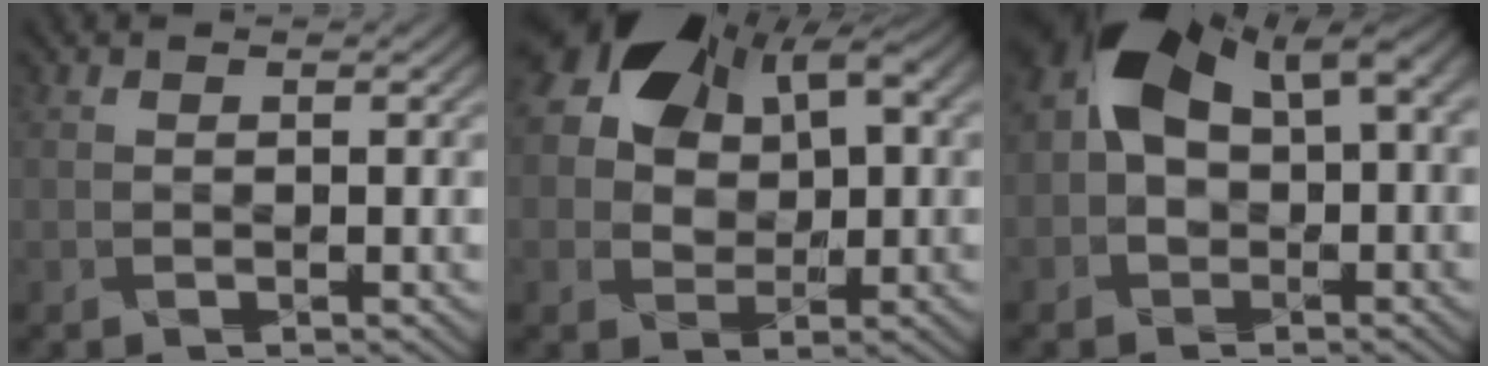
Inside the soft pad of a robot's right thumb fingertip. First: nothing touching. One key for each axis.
{"total": 13.2, "fx": 4.9, "fy": 8.8, "fz": 8.5, "tx": -0.172, "ty": 0.017, "tz": 0.090}
{"total": 13.2, "fx": 2.2, "fy": 8.3, "fz": 10.0, "tx": -0.220, "ty": -0.006, "tz": 0.034}